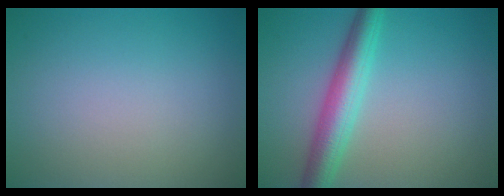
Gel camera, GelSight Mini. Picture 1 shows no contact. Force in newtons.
{"total": 4.7, "press": 4.7, "slide": 0.1}